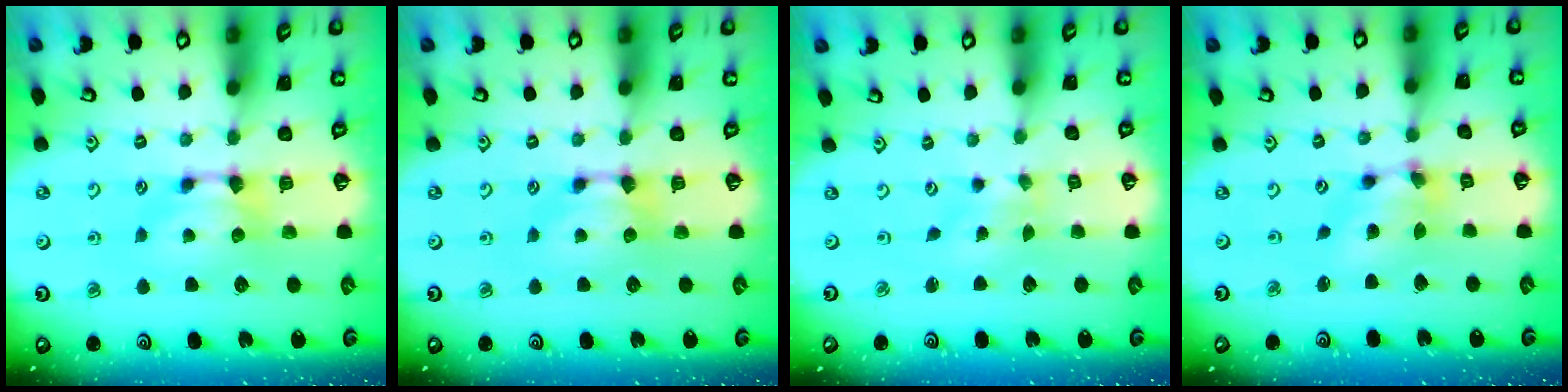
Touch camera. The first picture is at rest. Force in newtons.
{"total": 0.0}
{"total": 3.9, "press": 3.8, "slide": 0.8}
{"total": 5.5, "press": 5.1, "slide": 1.9}